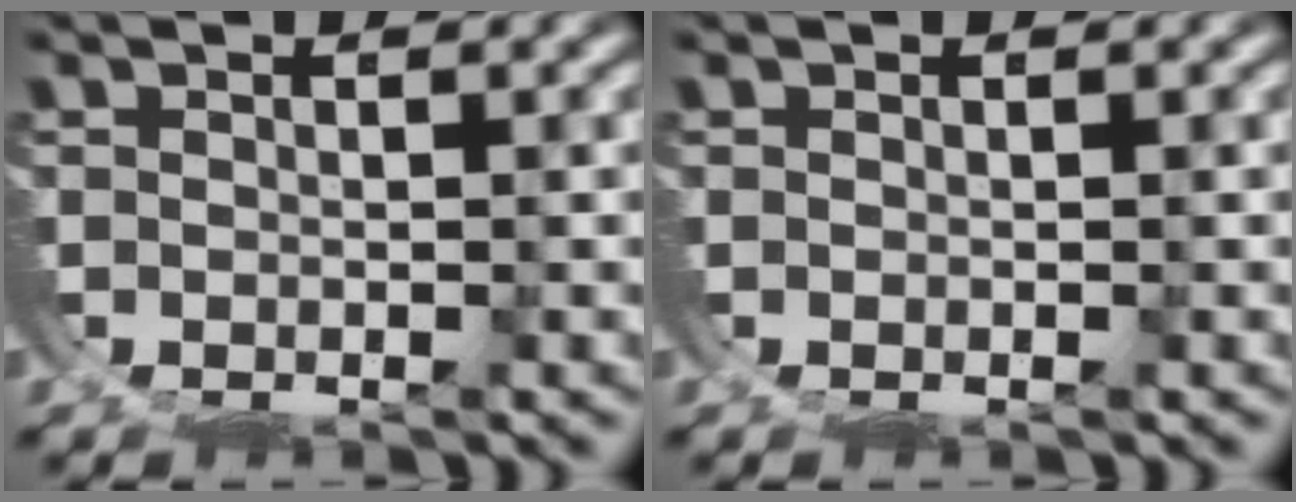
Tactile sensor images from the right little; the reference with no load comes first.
{"total": 0.0}